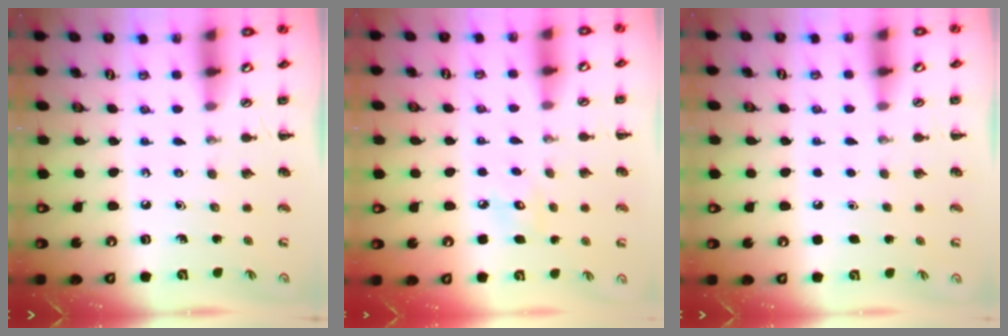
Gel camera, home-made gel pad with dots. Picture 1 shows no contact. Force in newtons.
{"total": 4.8, "press": 4.7, "slide": 1.3}
{"total": 1.7, "press": 1.7, "slide": 0.1}